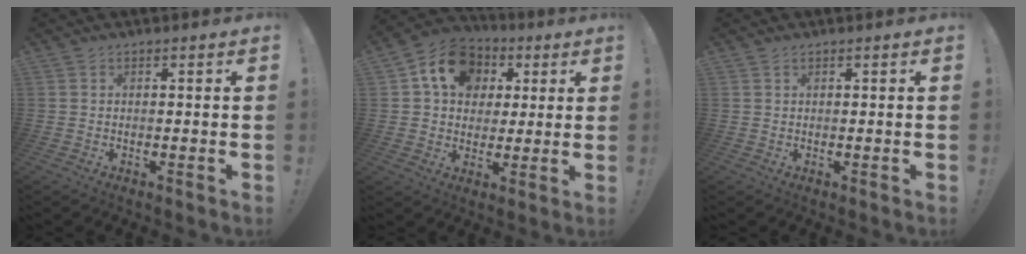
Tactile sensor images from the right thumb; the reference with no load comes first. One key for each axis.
{"total": 15.0, "fx": 5.0, "fy": 11.8, "fz": 7.7, "tx": -0.110, "ty": -0.010, "tz": 0.096}
{"total": 0.5, "fx": 0.5, "fy": 0.2, "fz": 0.1, "tx": -0.005, "ty": 0.002, "tz": 0.010}